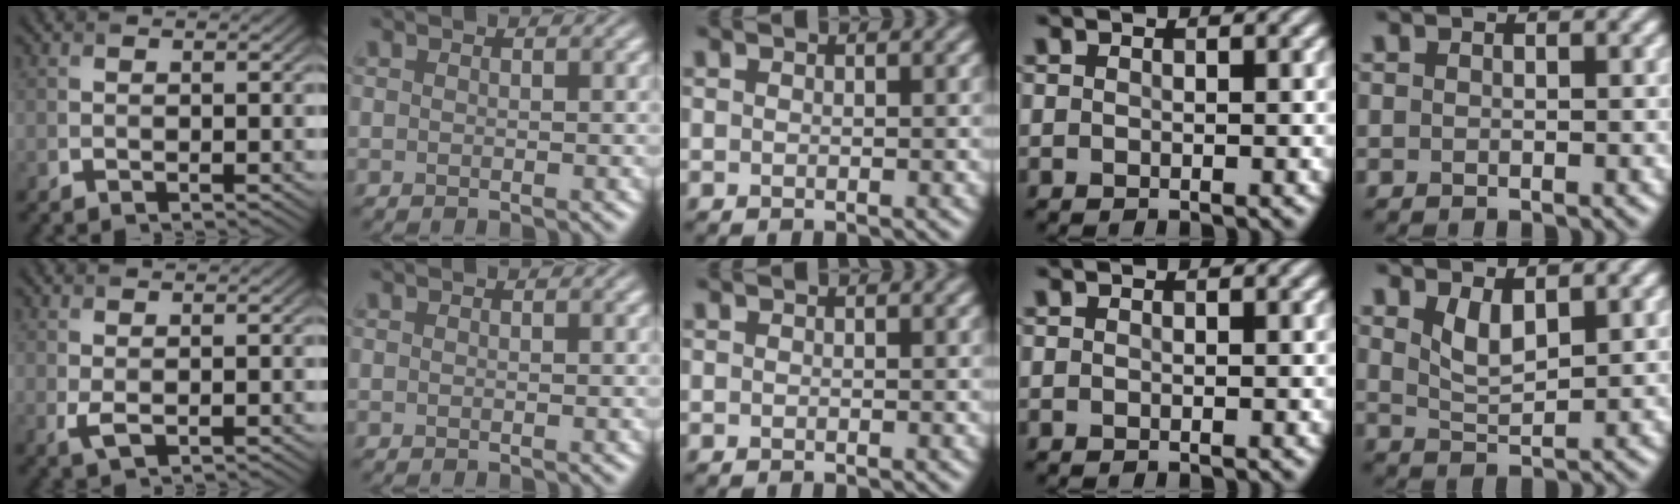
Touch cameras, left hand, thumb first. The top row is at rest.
{"thumb": {"total": 1.7, "force": [0.3, 0.7, 1.5], "torque": [-0.039, -0.004, 0.009]}, "little": {"total": 2.5, "force": [1.5, 0.8, 1.8], "torque": [-0.042, -0.009, 0.034]}}